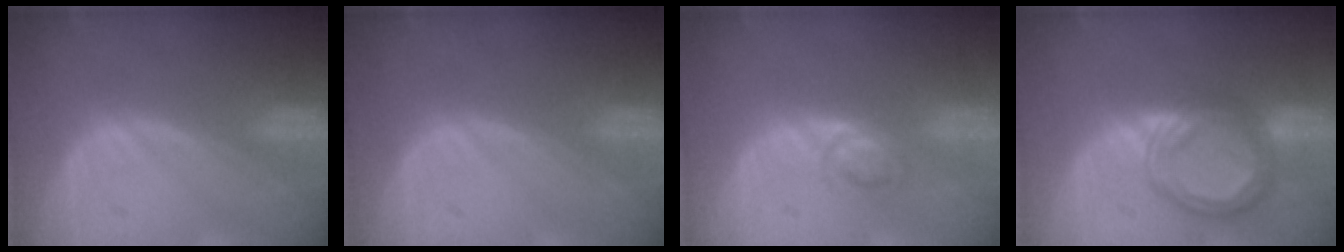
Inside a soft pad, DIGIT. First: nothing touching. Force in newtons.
{"total": 0.0}
{"total": 3.0, "press": 2.9, "slide": 0.2}
{"total": 7.6, "press": 7.5, "slide": 0.6}